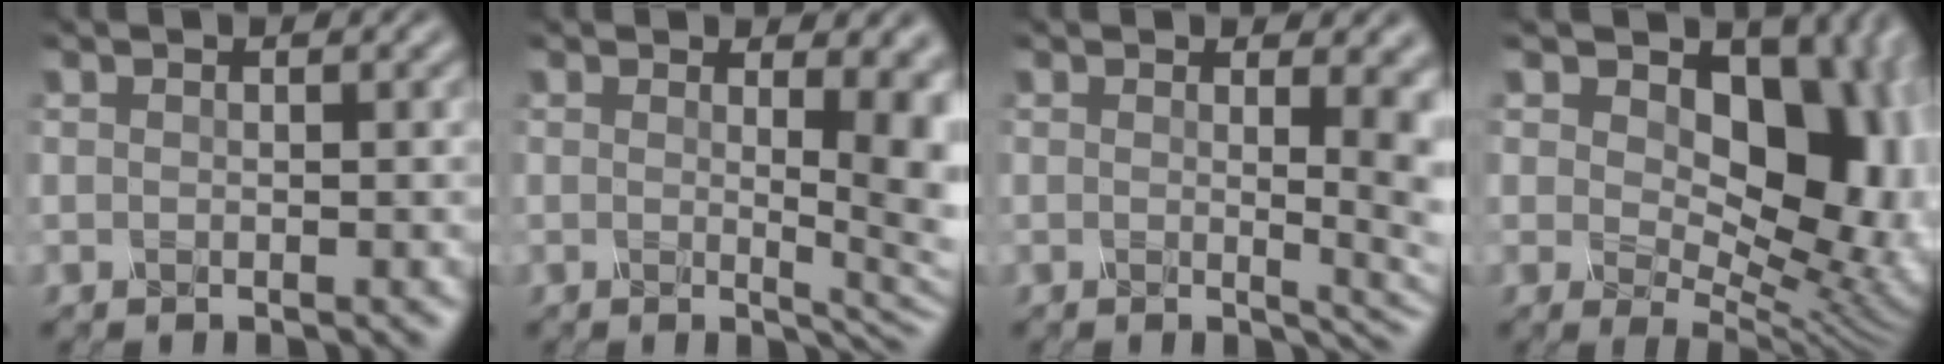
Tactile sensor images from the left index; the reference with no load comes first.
{"total": 7.6, "force": [1.4, 3.1, 6.8], "torque": [-0.048, -0.003, 0.020]}
{"total": 7.2, "force": [1.0, 3.4, 6.2], "torque": [-0.028, -0.002, 0.011]}
{"total": 16.4, "force": [4.2, 10.2, 12.1], "torque": [-0.140, 0.013, 0.075]}